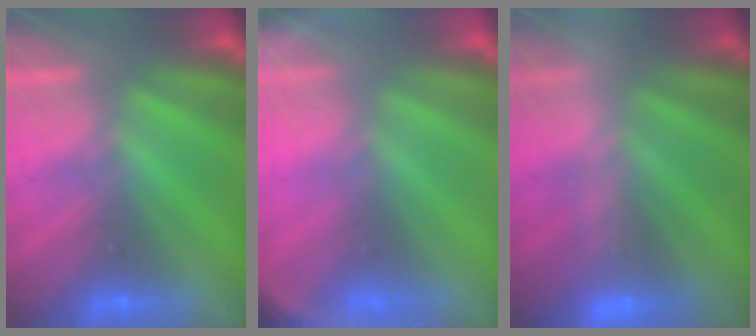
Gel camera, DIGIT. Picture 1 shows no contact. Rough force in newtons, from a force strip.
{"total": 3.5}
{"total": 2.3}